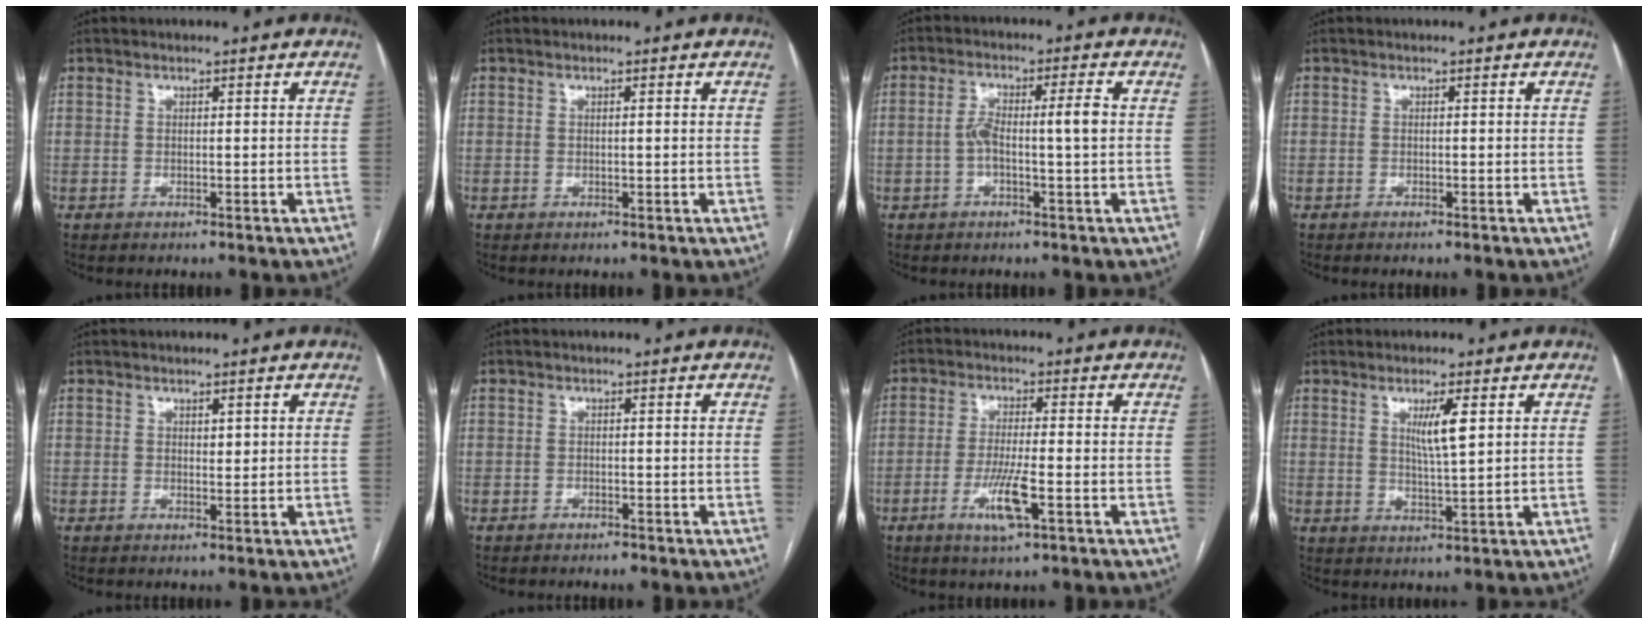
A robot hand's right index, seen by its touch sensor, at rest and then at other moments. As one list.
[{"total": 0.6, "force": [0.2, -0.1, 0.5], "torque": [-0.009, 0.001, 0.002]}, {"total": 5.8, "force": [-0.4, 0.5, 5.8], "torque": [-0.109, 0.021, -0.007]}, {"total": 0.7, "force": [-0.5, -0.1, 0.4], "torque": [-0.006, 0.000, -0.009]}, {"total": 1.0, "force": [0.4, 0.5, 0.7], "torque": [-0.009, -0.003, 0.008]}, {"total": 1.0, "force": [-0.9, 0.3, 0.5], "torque": [-0.009, 0.000, -0.010]}, {"total": 6.7, "force": [-2.7, 0.4, 6.1], "torque": [-0.120, -0.013, -0.048]}, {"total": 4.7, "force": [1.6, 0.0, 4.4], "torque": [-0.080, -0.007, 0.031]}]